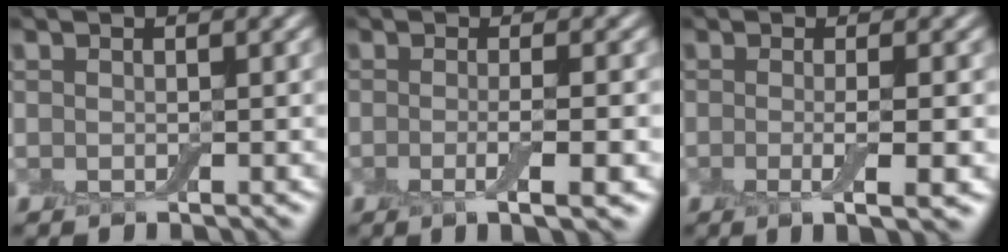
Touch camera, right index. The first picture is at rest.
{"total": 3.7, "force": [-0.8, 0.8, 3.6], "torque": [-0.055, -0.009, -0.014]}
{"total": 3.8, "force": [-0.6, 0.8, 3.6], "torque": [-0.055, -0.010, -0.009]}